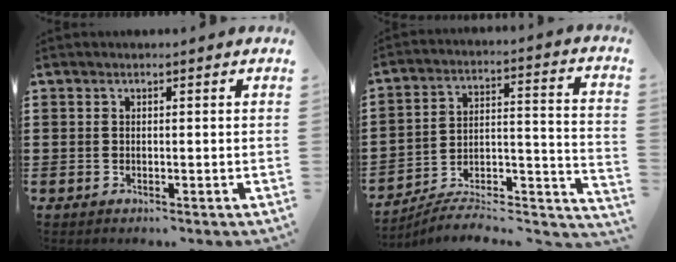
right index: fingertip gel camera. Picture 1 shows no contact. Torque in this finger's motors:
{"motor_torque": [-1.18, -0.47, -1.05, -0.21]}